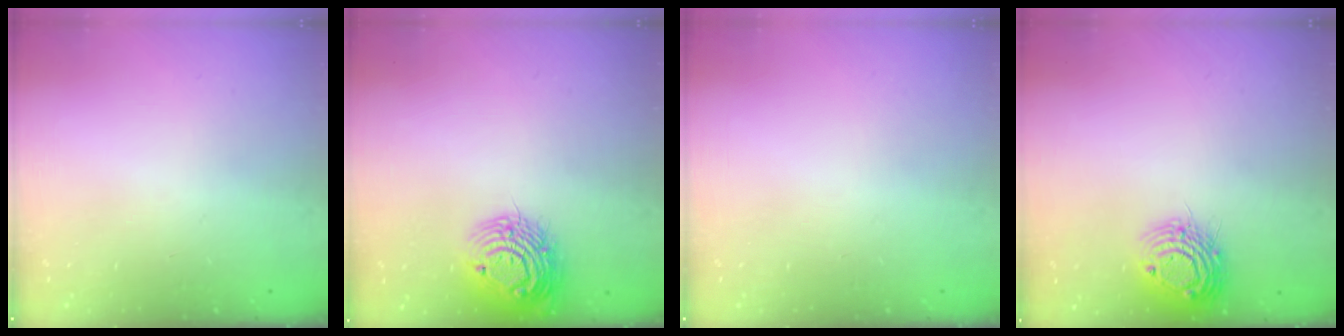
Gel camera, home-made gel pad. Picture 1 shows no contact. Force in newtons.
{"total": 15.1, "press": 15.0, "slide": 1.1}
{"total": 0.0}
{"total": 12.5, "press": 12.5, "slide": 1.1}